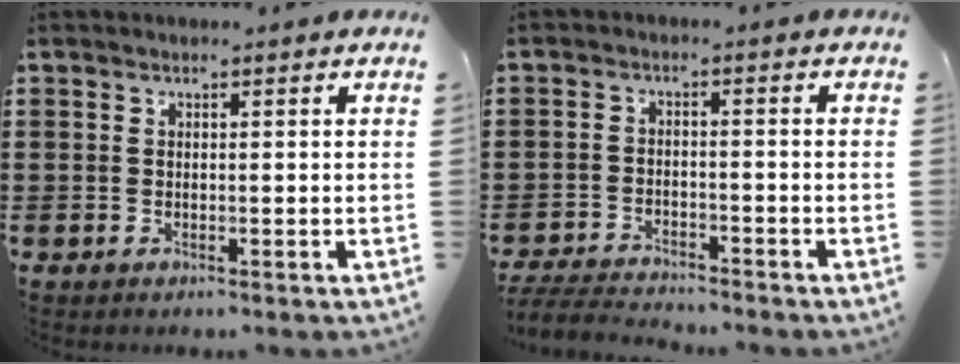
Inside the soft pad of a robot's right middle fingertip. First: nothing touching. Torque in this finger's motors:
{"motor_torque": [0.49, 0.14, 0.08, 0.06]}